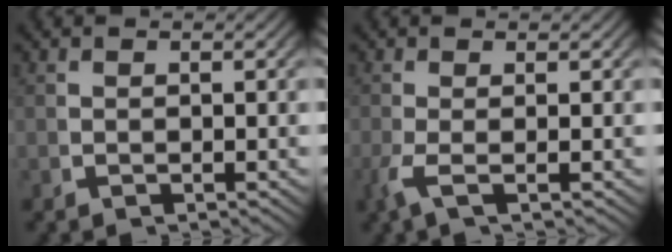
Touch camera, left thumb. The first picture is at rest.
{"total": 2.0, "force": [-0.4, 0.4, 1.9], "torque": [-0.059, -0.014, -0.004]}